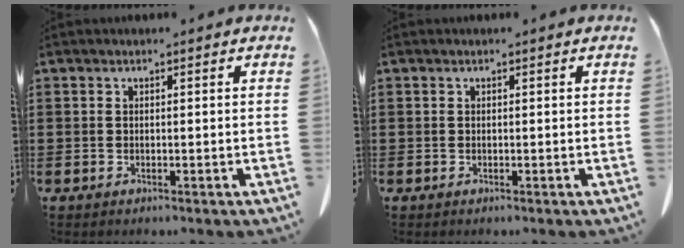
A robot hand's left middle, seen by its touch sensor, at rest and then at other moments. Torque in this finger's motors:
{"motor_torque": [0.00, 0.00, 0.00, 0.00]}